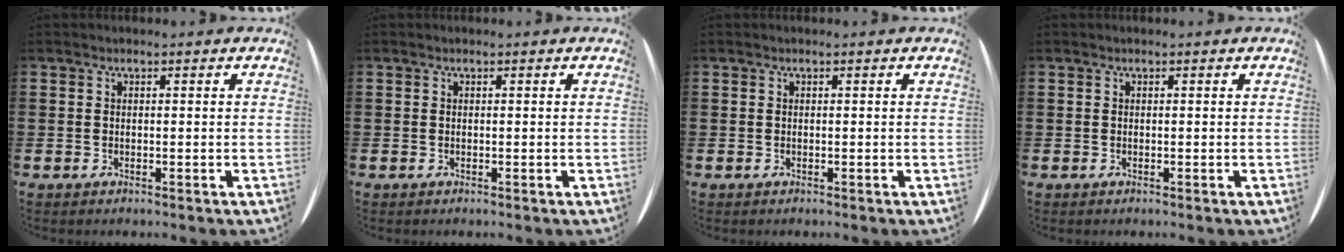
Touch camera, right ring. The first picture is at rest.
{"total": 0.0}
{"total": 0.0}
{"total": 0.0}